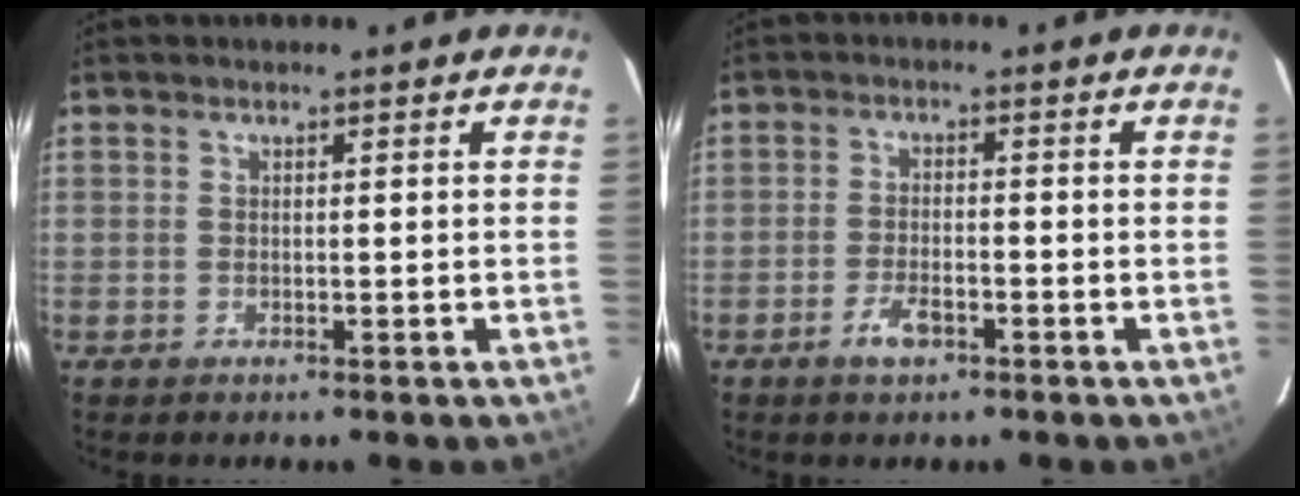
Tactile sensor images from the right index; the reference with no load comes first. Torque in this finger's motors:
{"motor_torque": [0.17, -0.17, -0.03, 0.02]}